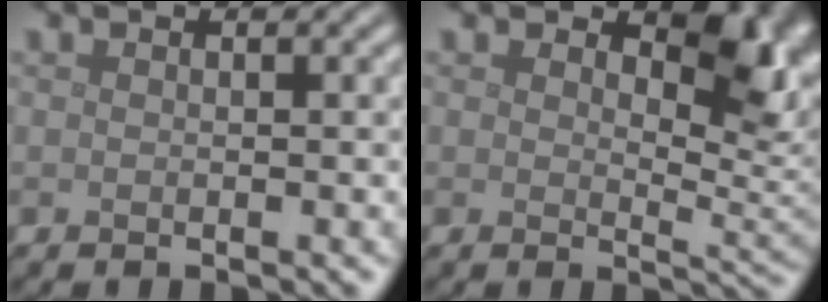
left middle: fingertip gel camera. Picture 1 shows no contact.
{"total": 5.6, "force": [2.2, 3.1, 4.1], "torque": [-0.051, -0.011, 0.028]}